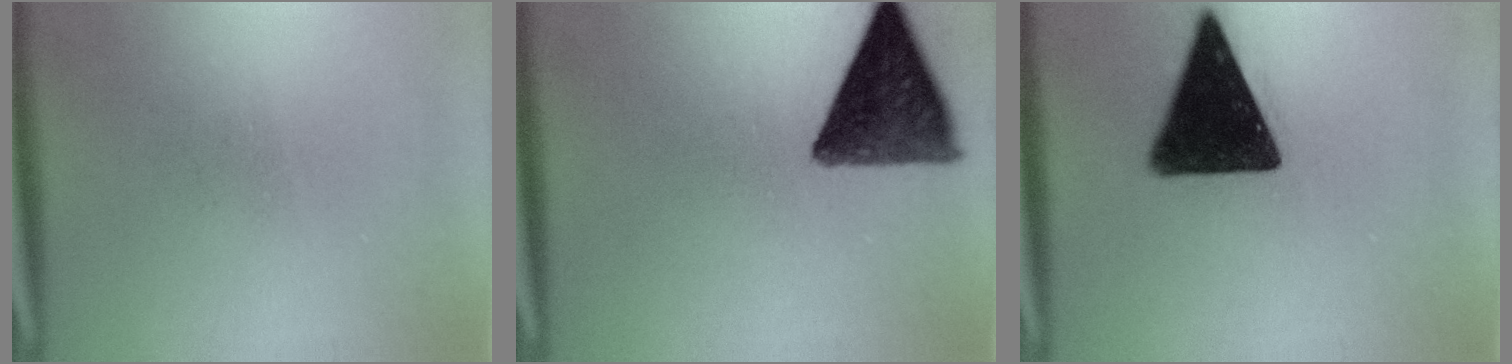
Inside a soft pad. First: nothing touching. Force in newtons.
{"total": 12.1}
{"total": 17.9}